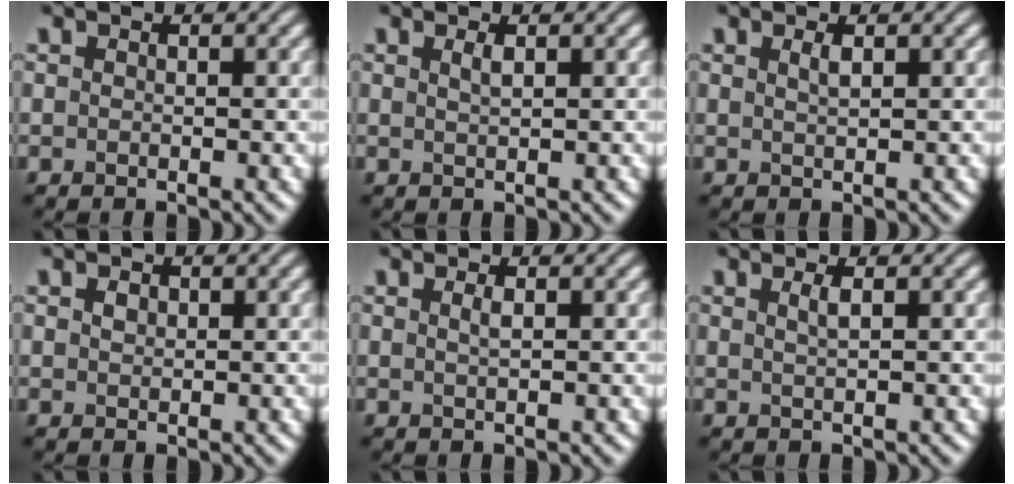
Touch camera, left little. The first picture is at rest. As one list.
[{"total": 0.9, "force": [0.5, 0.3, 0.8], "torque": [-0.012, 0.002, 0.008]}, {"total": 1.0, "force": [0.5, 0.3, 0.8], "torque": [-0.012, 0.002, 0.008]}, {"total": 0.9, "force": [0.4, 0.7, 0.5], "torque": [-0.011, 0.000, 0.006]}, {"total": 0.9, "force": [0.3, 0.3, 0.8], "torque": [-0.013, 0.004, 0.004]}, {"total": 1.2, "force": [0.5, 0.4, 1.1], "torque": [-0.015, 0.003, 0.006]}]